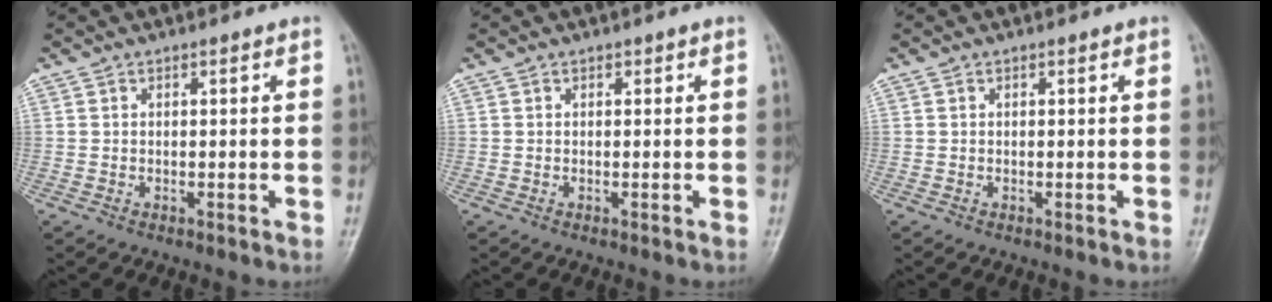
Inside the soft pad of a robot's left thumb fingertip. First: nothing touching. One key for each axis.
{"total": 0.0}
{"total": 0.0}